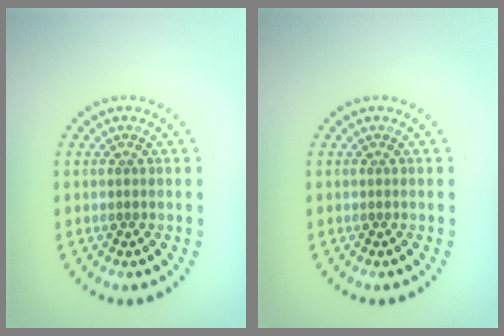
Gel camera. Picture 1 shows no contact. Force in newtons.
{"total": 0.0}